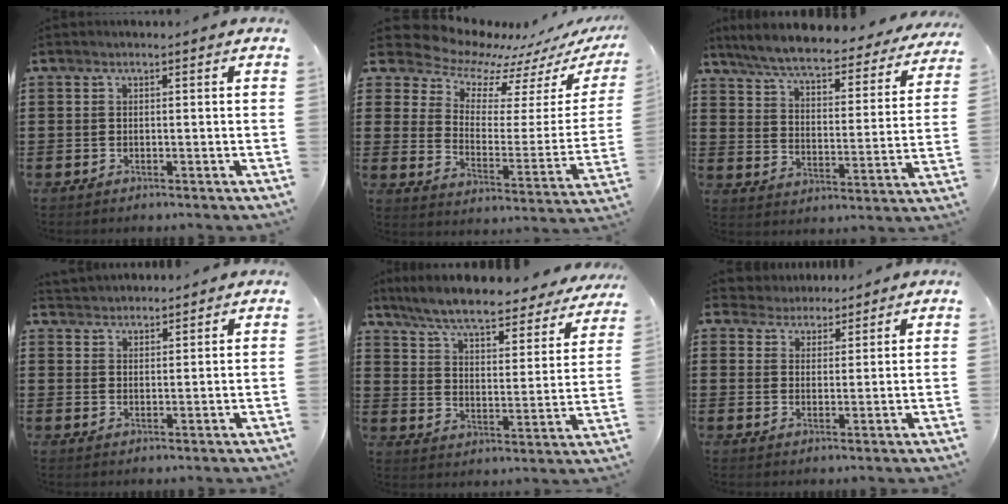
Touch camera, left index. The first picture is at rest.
{"total": 8.5, "force": [8.0, 2.5, 1.6], "torque": [-0.066, -0.070, 0.136]}
{"total": 6.4, "force": [5.8, 0.5, 2.7], "torque": [-0.079, -0.037, 0.098]}
{"total": 2.3, "force": [2.3, 0.3, -0.5], "torque": [0.002, -0.003, 0.045]}
{"total": 7.4, "force": [6.6, 0.5, 3.4], "torque": [-0.095, -0.043, 0.110]}
{"total": 3.5, "force": [3.1, 1.7, -0.2], "torque": [-0.014, 0.001, 0.057]}